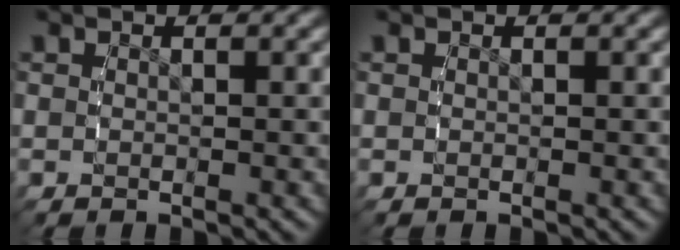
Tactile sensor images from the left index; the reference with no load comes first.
{"total": 0.0}